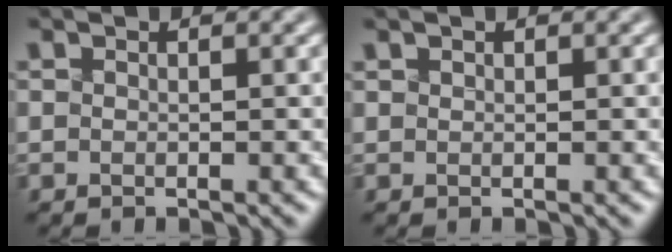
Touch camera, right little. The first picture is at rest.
{"total": 1.1, "force": [0.7, 0.6, 0.5], "torque": [-0.021, 0.011, 0.015]}